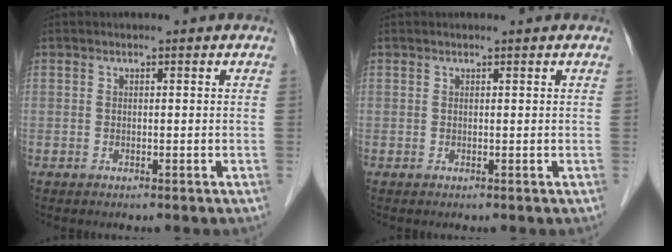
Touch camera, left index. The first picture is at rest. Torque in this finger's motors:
{"motor_torque": [0.03, 0.04, 0.04, 0.00]}